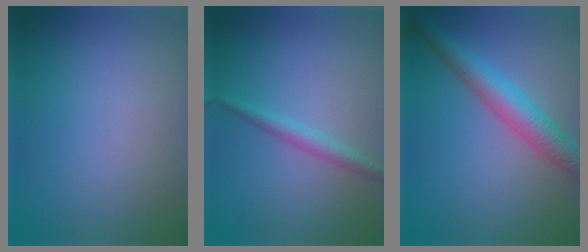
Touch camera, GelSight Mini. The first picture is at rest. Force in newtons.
{"total": 1.9, "press": 1.9, "slide": 0.1}
{"total": 5.1, "press": 5.1, "slide": 0.1}